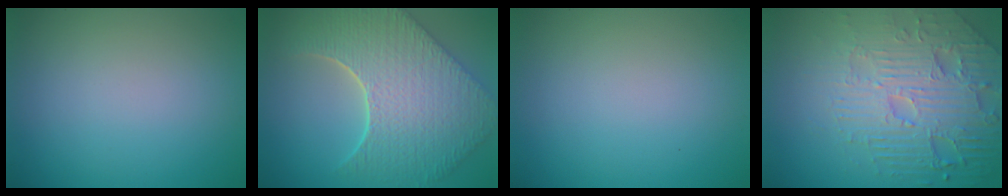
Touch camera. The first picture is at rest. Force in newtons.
{"total": 9.8, "press": 7.1, "slide": 6.7}
{"total": 0.0}
{"total": 7.7, "press": 5.7, "slide": 5.2}